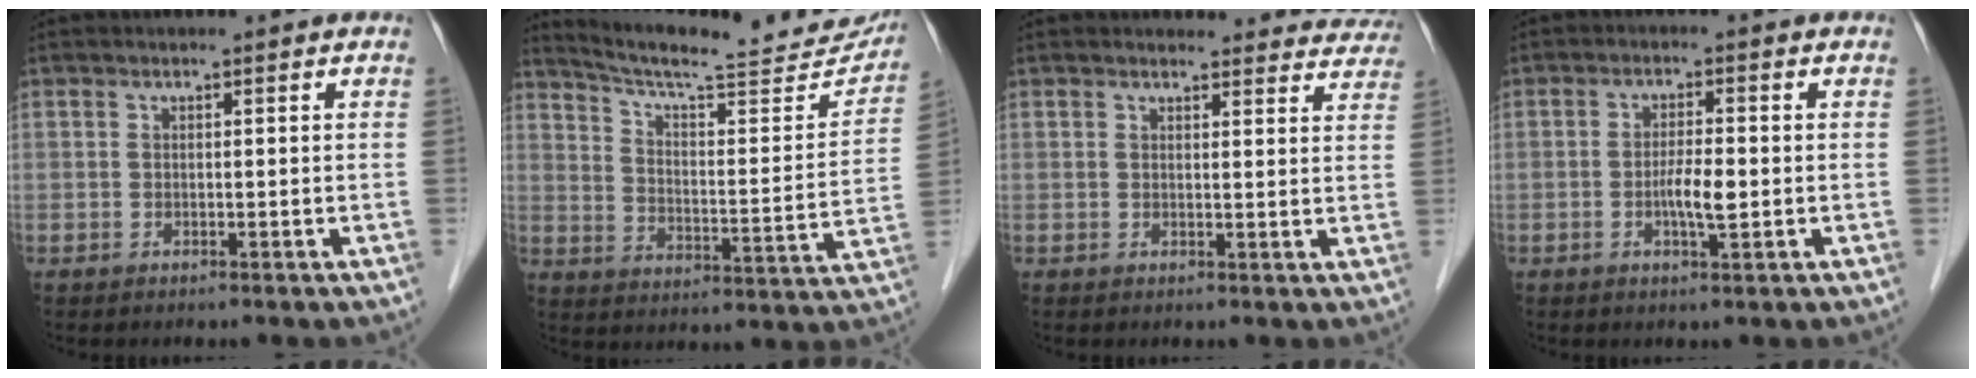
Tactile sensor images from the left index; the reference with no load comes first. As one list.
[{"total": 23.9, "force": [22.0, 3.1, 8.8], "torque": [-0.131, -0.049, 0.290]}, {"total": 14.3, "force": [13.7, 3.8, 1.8], "torque": [0.020, -0.020, 0.126]}, {"total": 3.7, "force": [-0.7, 0.6, 3.6], "torque": [-0.068, -0.002, -0.012]}]